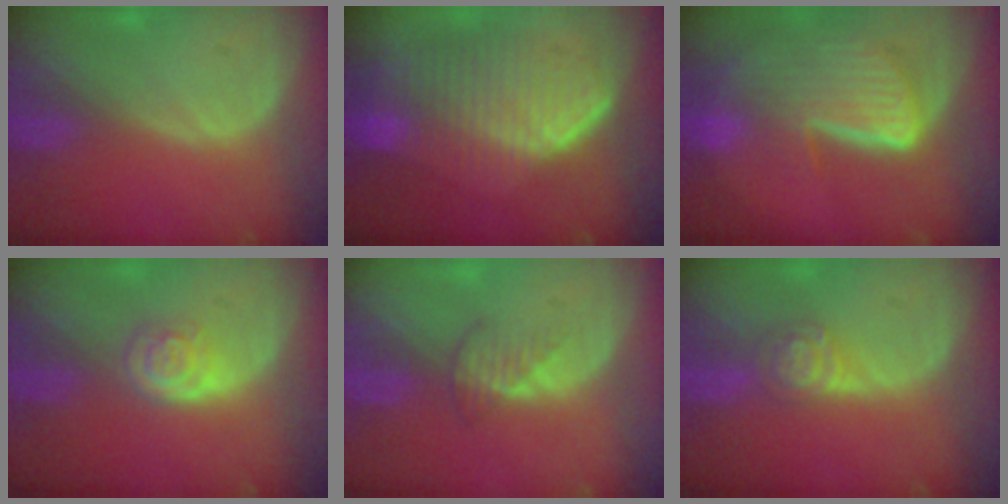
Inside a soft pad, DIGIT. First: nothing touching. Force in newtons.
{"total": 10.9, "press": 9.5, "slide": 5.3}
{"total": 9.3, "press": 8.1, "slide": 4.6}
{"total": 3.5, "press": 3.5, "slide": 0.6}
{"total": 2.5, "press": 2.5, "slide": 0.3}
{"total": 4.3, "press": 3.9, "slide": 1.9}